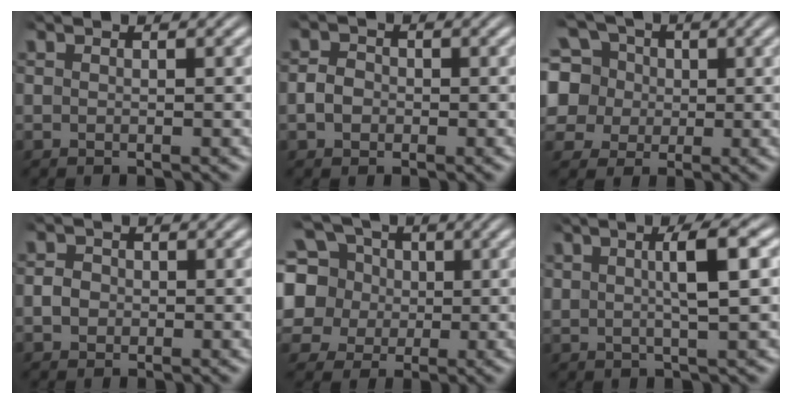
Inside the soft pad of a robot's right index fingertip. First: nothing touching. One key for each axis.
{"total": 1.4, "fx": -0.6, "fy": 1.1, "fz": 0.7, "tx": -0.018, "ty": -0.005, "tz": -0.009}
{"total": 11.9, "fx": 1.3, "fy": 10.7, "fz": 5.0, "tx": -0.130, "ty": -0.036, "tz": 0.023}
{"total": 1.0, "fx": -0.4, "fy": 0.8, "fz": 0.3, "tx": -0.012, "ty": -0.005, "tz": -0.005}
{"total": 13.4, "fx": 1.9, "fy": 11.8, "fz": 6.0, "tx": -0.143, "ty": -0.035, "tz": 0.029}
{"total": 3.6, "fx": 1.5, "fy": 0.2, "fz": 3.2, "tx": -0.047, "ty": 0.009, "tz": 0.027}